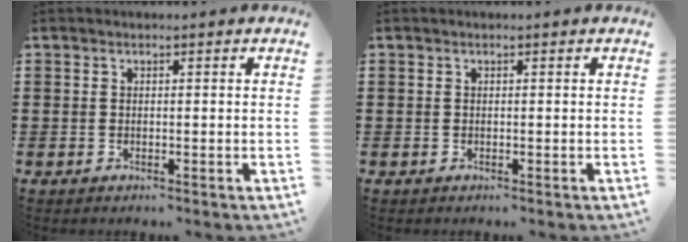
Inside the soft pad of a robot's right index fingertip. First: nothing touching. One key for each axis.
{"total": 0.0}